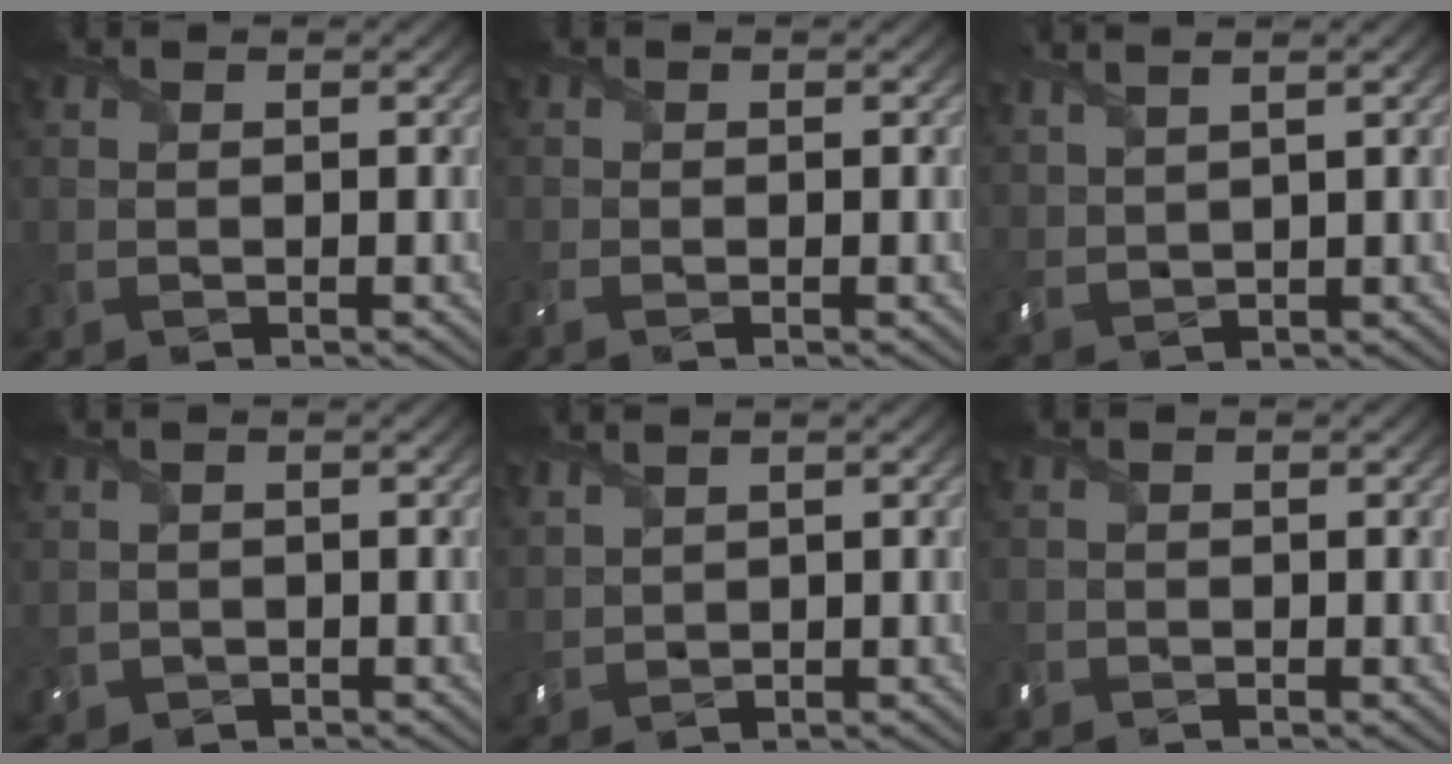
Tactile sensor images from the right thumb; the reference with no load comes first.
{"total": 1.6, "force": [-0.8, 0.8, 1.2], "torque": [-0.035, -0.006, -0.020]}
{"total": 3.5, "force": [2.5, 0.7, 2.3], "torque": [-0.056, 0.006, 0.052]}
{"total": 1.3, "force": [-0.4, 1.2, 0.0], "torque": [-0.010, -0.006, -0.010]}
{"total": 2.6, "force": [1.8, 1.3, 1.4], "torque": [-0.045, 0.005, 0.043]}
{"total": 1.3, "force": [-1.0, 0.9, 0.2], "torque": [-0.007, -0.003, -0.023]}